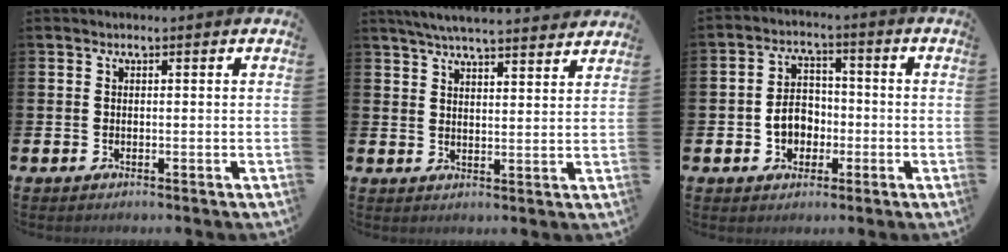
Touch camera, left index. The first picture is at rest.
{"total": 5.5, "force": [5.3, 0.1, 1.4], "torque": [-0.042, -0.023, 0.097]}
{"total": 4.9, "force": [-1.3, 4.0, 2.5], "torque": [-0.040, 0.005, -0.031]}